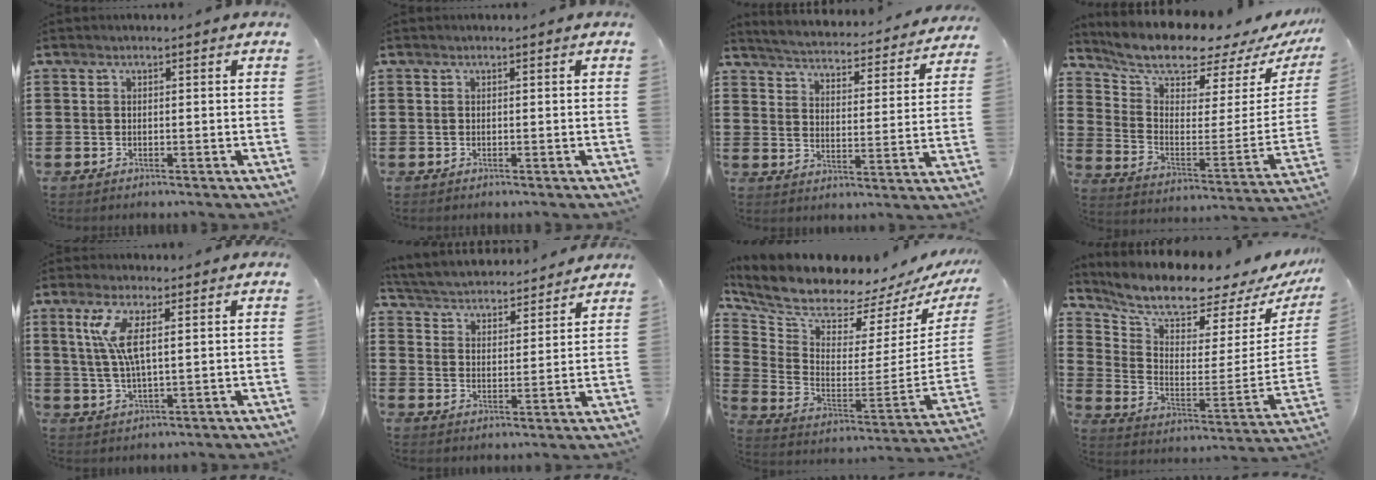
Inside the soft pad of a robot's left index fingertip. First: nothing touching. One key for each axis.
{"total": 0.0}
{"total": 3.6, "fx": 3.5, "fy": -0.5, "fz": 0.2, "tx": -0.028, "ty": -0.039, "tz": 0.052}
{"total": 7.8, "fx": 7.3, "fy": 1.3, "fz": 2.2, "tx": -0.079, "ty": -0.069, "tz": 0.124}
{"total": 7.0, "fx": 2.5, "fy": 1.8, "fz": 6.3, "tx": -0.145, "ty": -0.004, "tz": 0.038}
{"total": 3.9, "fx": 3.9, "fy": 0.2, "fz": 0.0, "tx": -0.025, "ty": -0.031, "tz": 0.061}
{"total": 6.2, "fx": 5.8, "fy": 0.9, "fz": 1.9, "tx": -0.076, "ty": -0.073, "tz": 0.097}
{"total": 6.9, "fx": 6.4, "fy": 0.6, "fz": 2.6, "tx": -0.078, "ty": -0.069, "tz": 0.104}